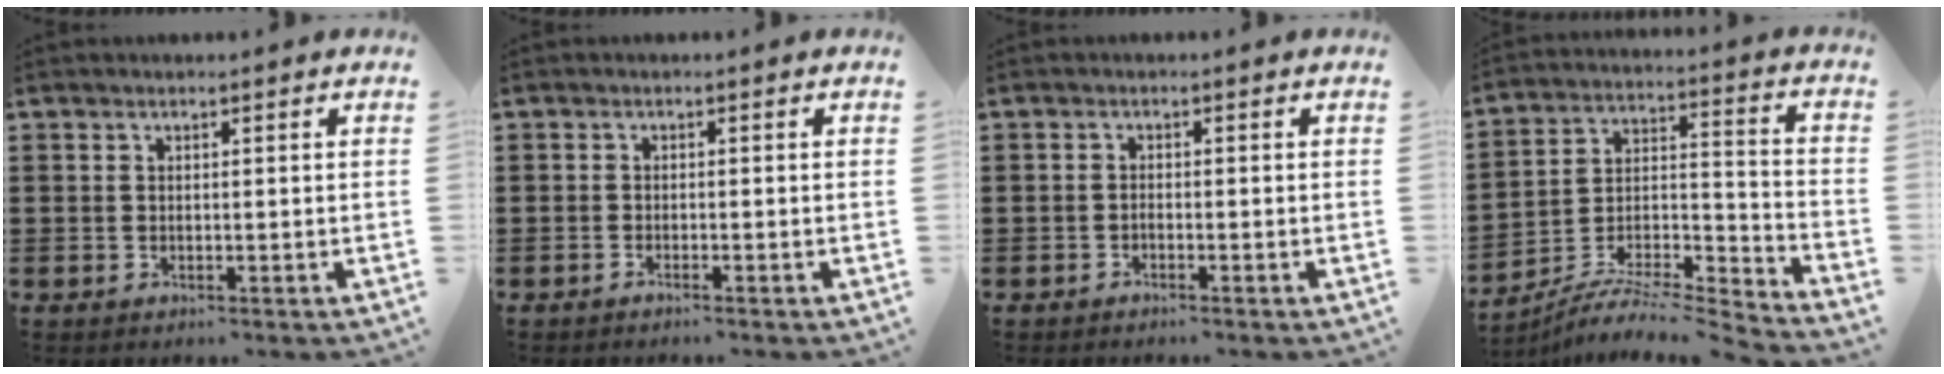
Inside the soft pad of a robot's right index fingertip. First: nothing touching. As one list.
[{"total": 1.0, "force": [-0.9, -0.3, 0.1], "torque": [-0.005, -0.004, -0.018]}, {"total": 1.0, "force": [-1.0, -0.2, 0.2], "torque": [-0.006, -0.005, -0.019]}, {"total": 7.3, "force": [-6.8, 0.7, 2.5], "torque": [-0.042, 0.000, -0.138]}]